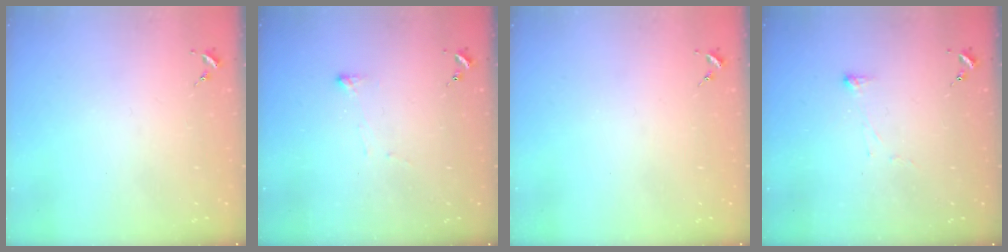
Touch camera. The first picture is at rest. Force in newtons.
{"total": 3.5, "press": 3.5, "slide": 0.4}
{"total": 0.0}
{"total": 2.9, "press": 2.8, "slide": 0.6}